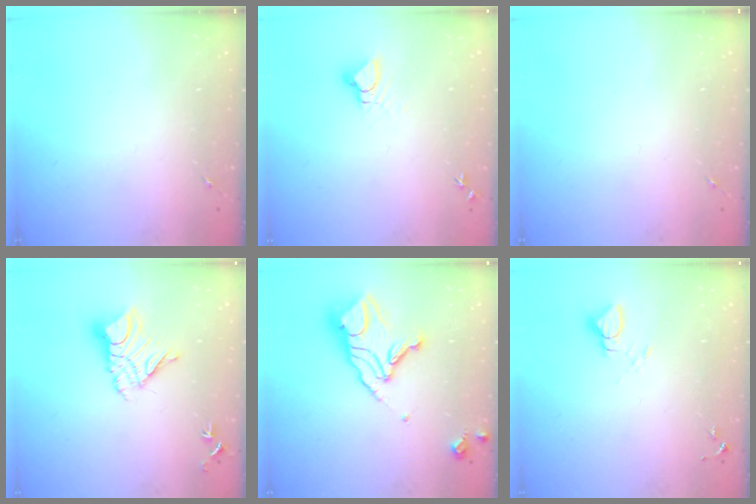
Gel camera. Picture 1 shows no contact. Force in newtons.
{"total": 3.9, "press": 3.9, "slide": 0.2}
{"total": 0.0}
{"total": 11.9, "press": 11.9, "slide": 1.1}
{"total": 14.3, "press": 14.3, "slide": 1.0}
{"total": 3.1, "press": 3.1, "slide": 0.1}